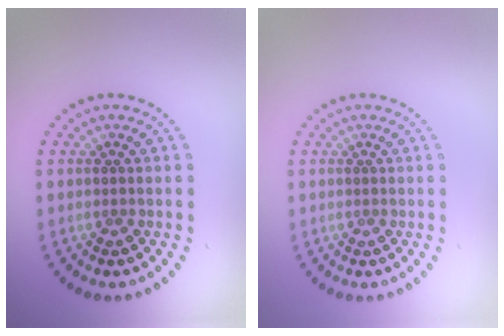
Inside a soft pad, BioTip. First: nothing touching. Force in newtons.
{"total": 0.0}